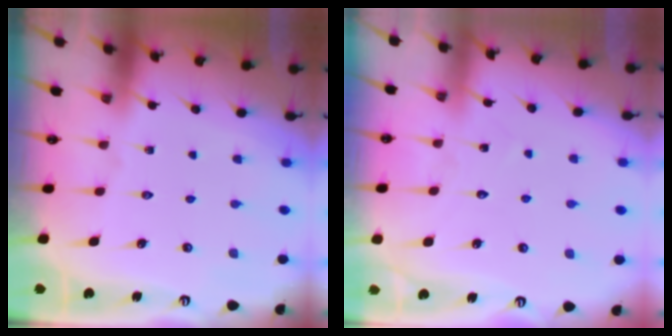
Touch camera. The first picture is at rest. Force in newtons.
{"total": 5.2, "press": 5.2, "slide": 0.4}